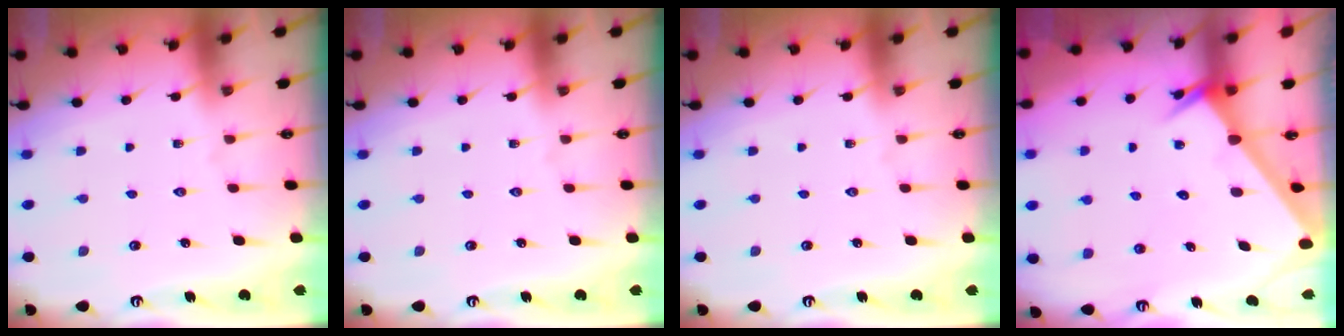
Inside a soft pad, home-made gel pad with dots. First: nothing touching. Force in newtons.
{"total": 0.0}
{"total": 0.0}
{"total": 2.5, "press": 2.5, "slide": 0.1}